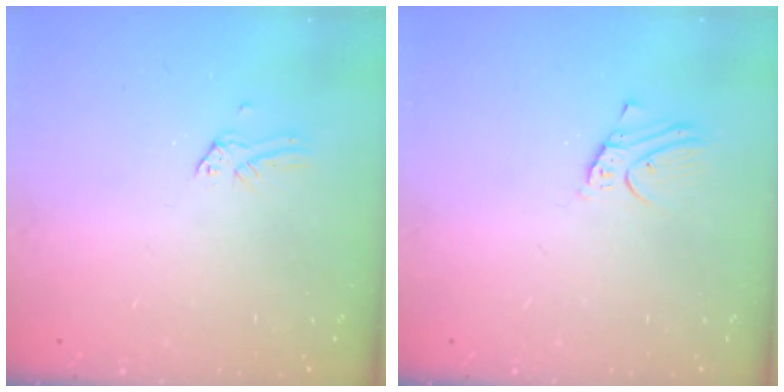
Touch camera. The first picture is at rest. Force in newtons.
{"total": 2.7, "press": 2.7, "slide": 0.1}